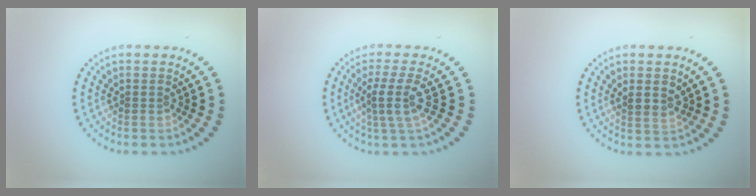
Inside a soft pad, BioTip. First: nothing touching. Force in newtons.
{"total": 2.9, "press": 2.2, "slide": 1.9}
{"total": 1.9, "press": 1.7, "slide": 0.8}